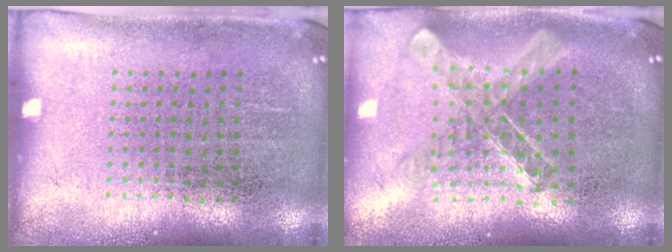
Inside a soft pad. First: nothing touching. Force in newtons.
{"total": 1.0, "press": 1.0, "slide": 0.1}